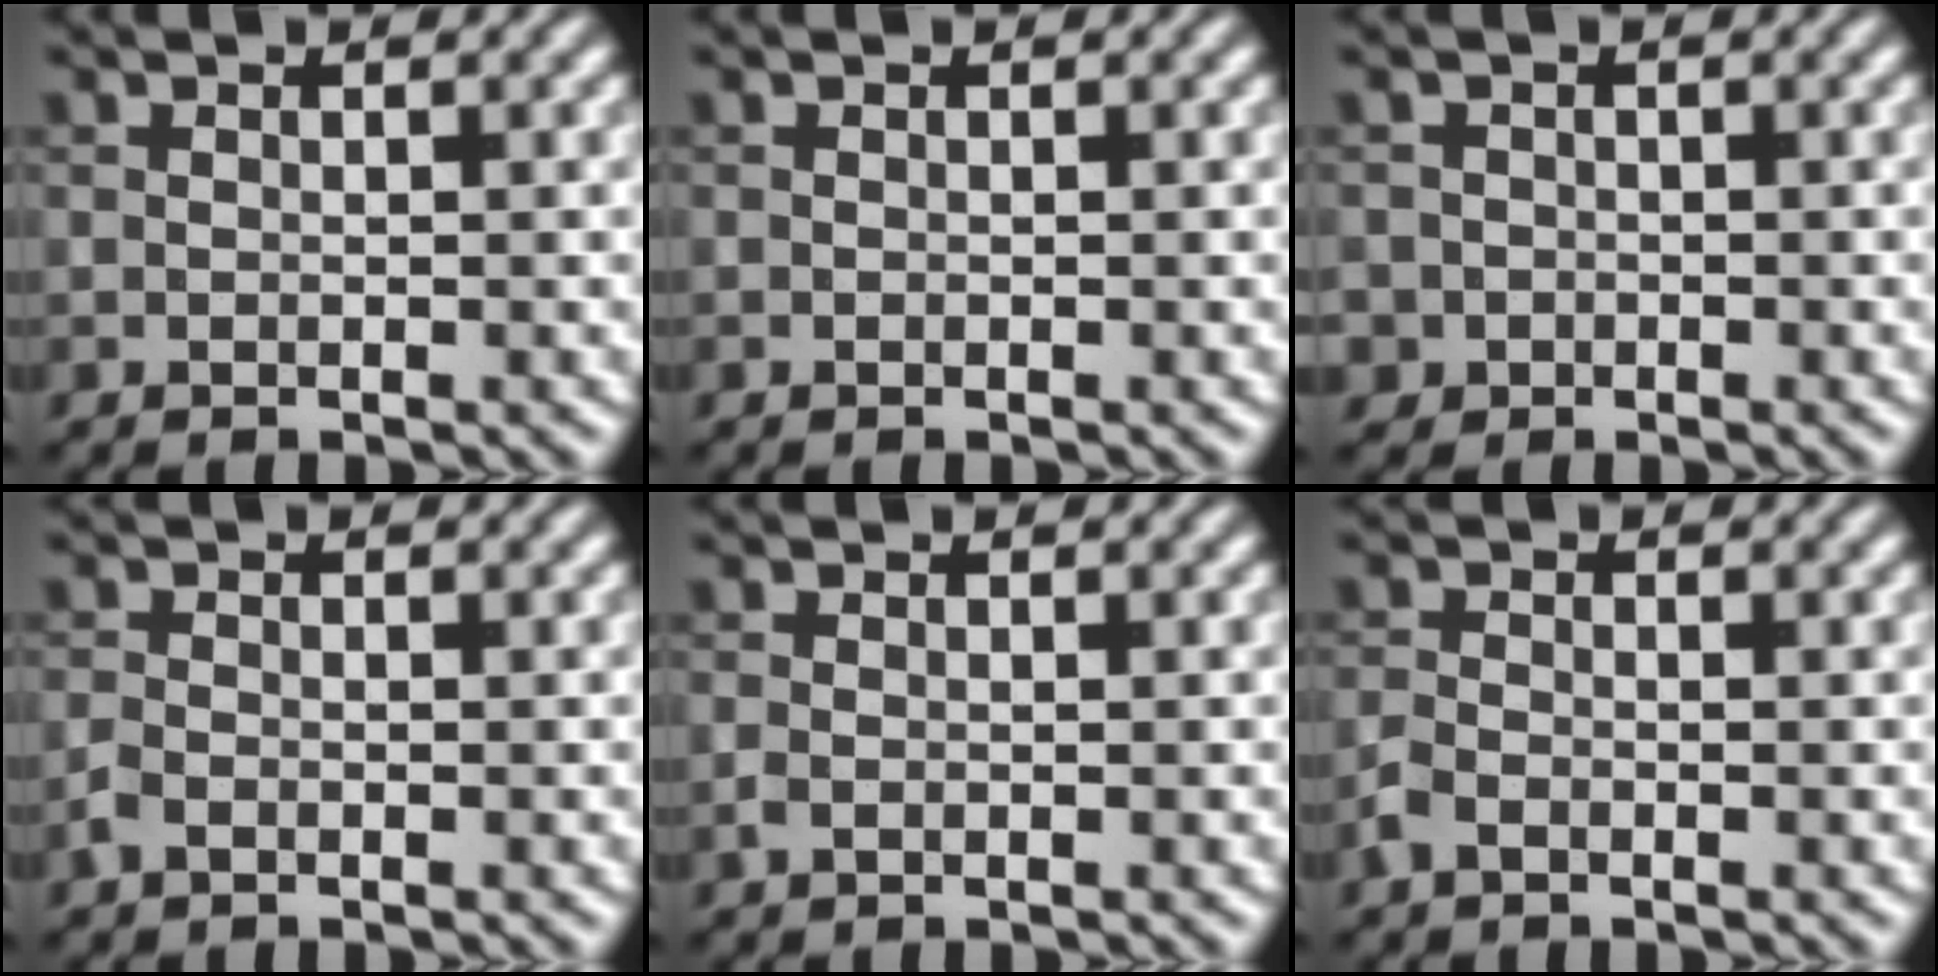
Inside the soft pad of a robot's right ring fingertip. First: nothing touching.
{"total": 0.0}
{"total": 2.3, "force": [-0.9, 2.1, 0.1], "torque": [0.014, 0.000, -0.016]}
{"total": 1.1, "force": [-0.7, 0.6, 0.6], "torque": [-0.011, 0.000, -0.017]}
{"total": 0.6, "force": [-0.2, 0.4, 0.4], "torque": [-0.010, -0.002, -0.004]}
{"total": 1.5, "force": [-1.0, 0.8, 0.8], "torque": [-0.016, 0.001, -0.024]}